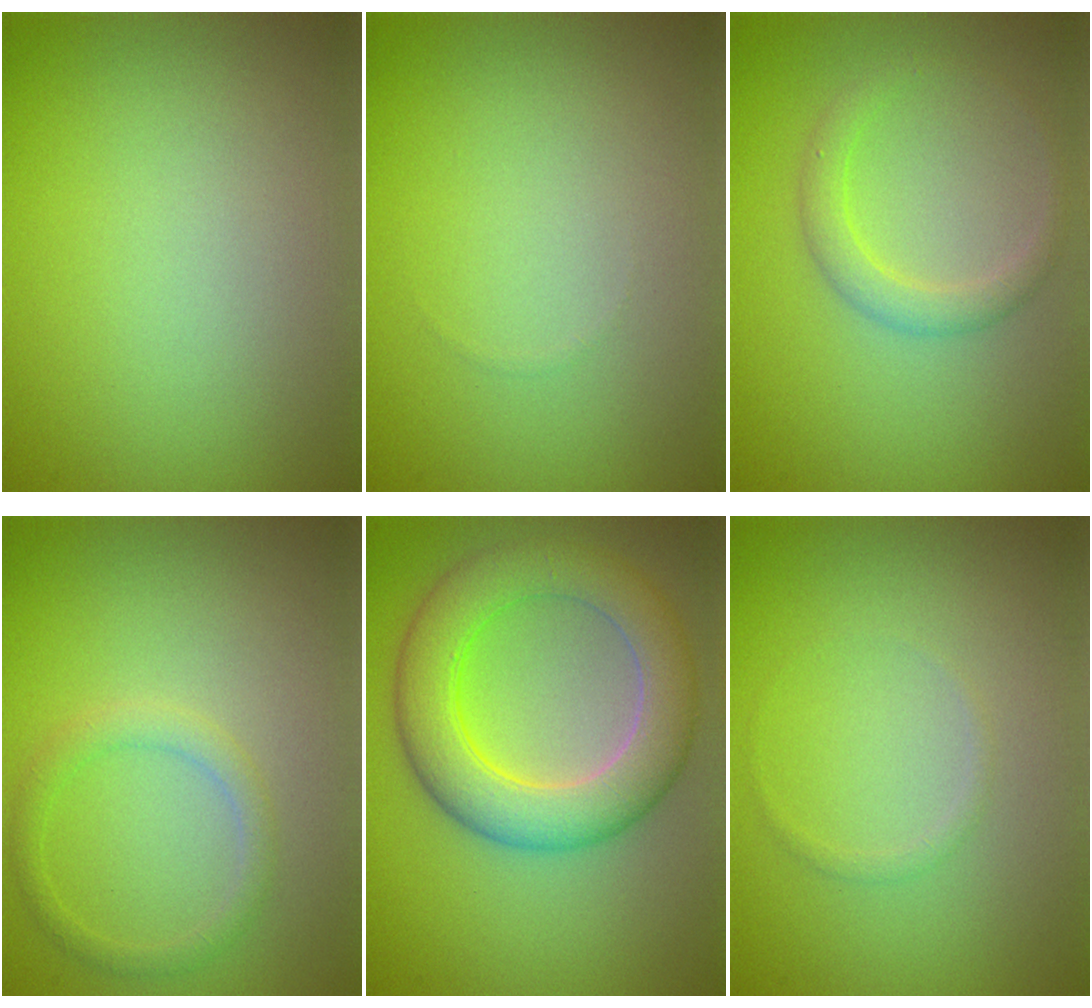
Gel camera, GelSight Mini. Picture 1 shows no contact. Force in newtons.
{"total": 0.0}
{"total": 2.1, "press": 2.1, "slide": 0.1}
{"total": 1.7, "press": 1.7, "slide": 0.1}
{"total": 7.2, "press": 7.2, "slide": 0.4}
{"total": 0.6, "press": 0.6, "slide": 0.1}